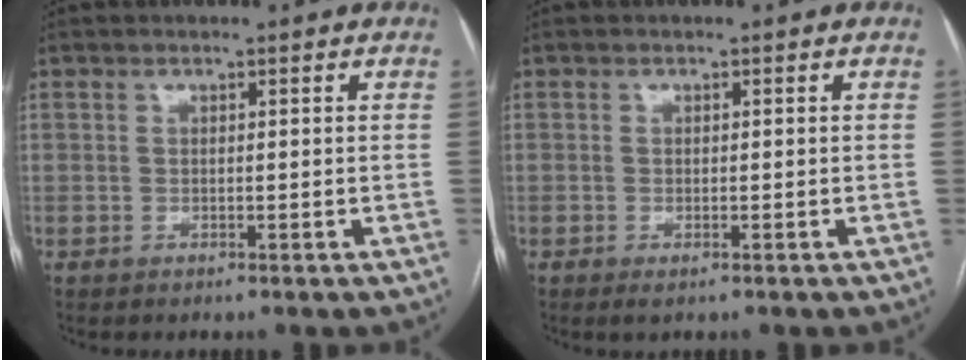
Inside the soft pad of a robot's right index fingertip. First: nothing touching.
{"total": 1.2, "force": [-0.7, 0.3, 1.0], "torque": [-0.016, -0.003, -0.007]}